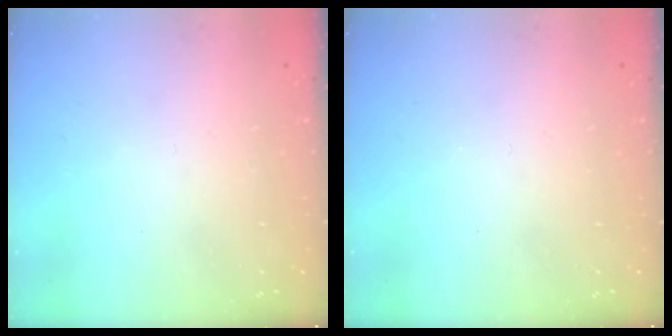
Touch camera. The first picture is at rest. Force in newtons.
{"total": 0.0}